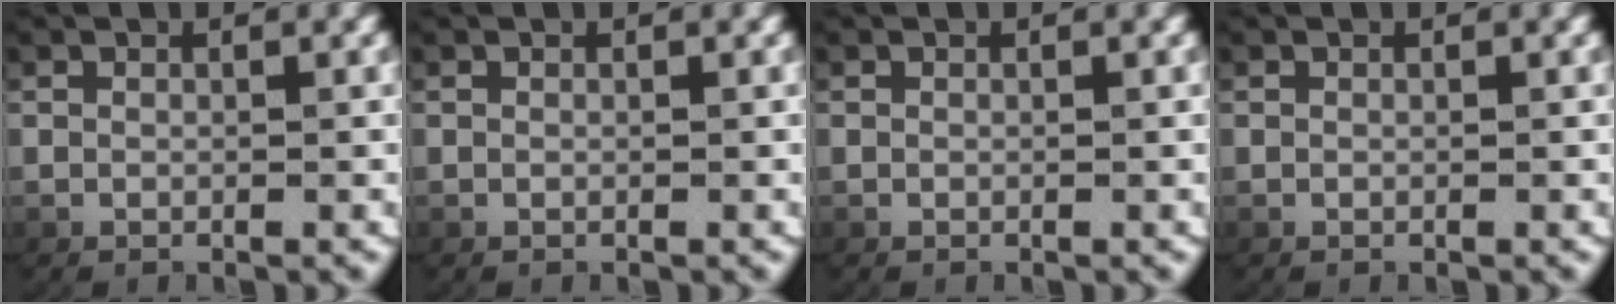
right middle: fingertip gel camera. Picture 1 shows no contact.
{"total": 0.0}
{"total": 0.0}
{"total": 0.0}